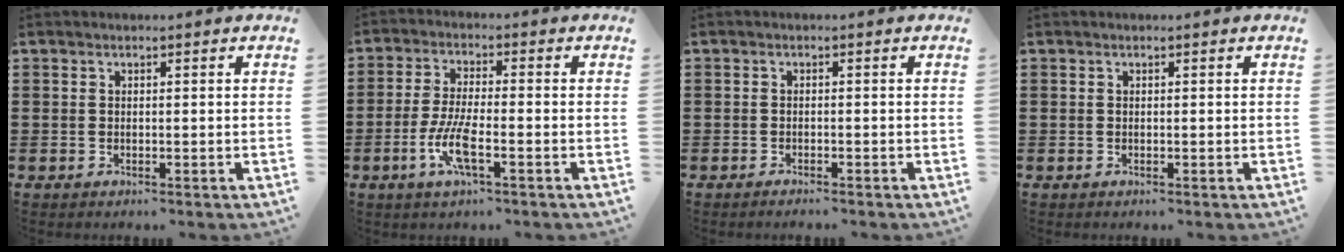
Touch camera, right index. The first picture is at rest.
{"total": 6.4, "force": [-2.5, 1.6, 5.7], "torque": [-0.128, -0.011, -0.053]}
{"total": 0.8, "force": [-0.8, -0.1, 0.1], "torque": [-0.004, -0.002, -0.015]}
{"total": 0.0}